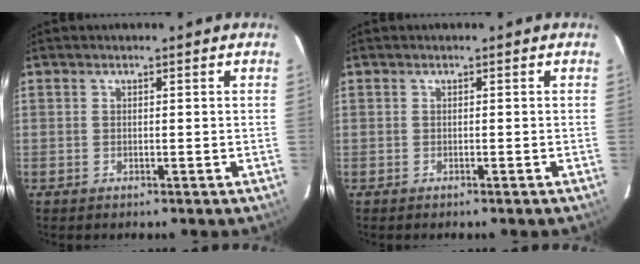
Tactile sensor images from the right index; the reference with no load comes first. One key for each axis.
{"total": 0.0}